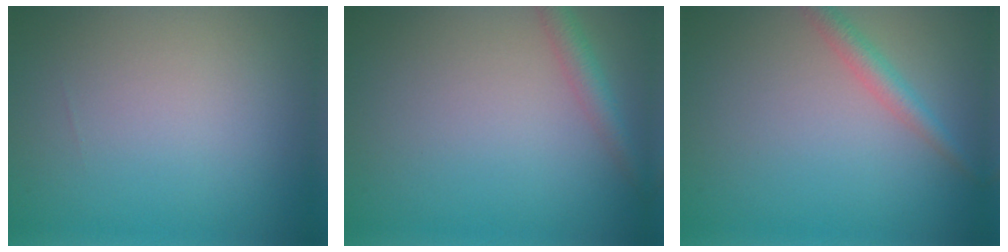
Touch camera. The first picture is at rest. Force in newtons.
{"total": 2.2, "press": 2.2, "slide": 0.1}
{"total": 2.1, "press": 2.1, "slide": 0.0}